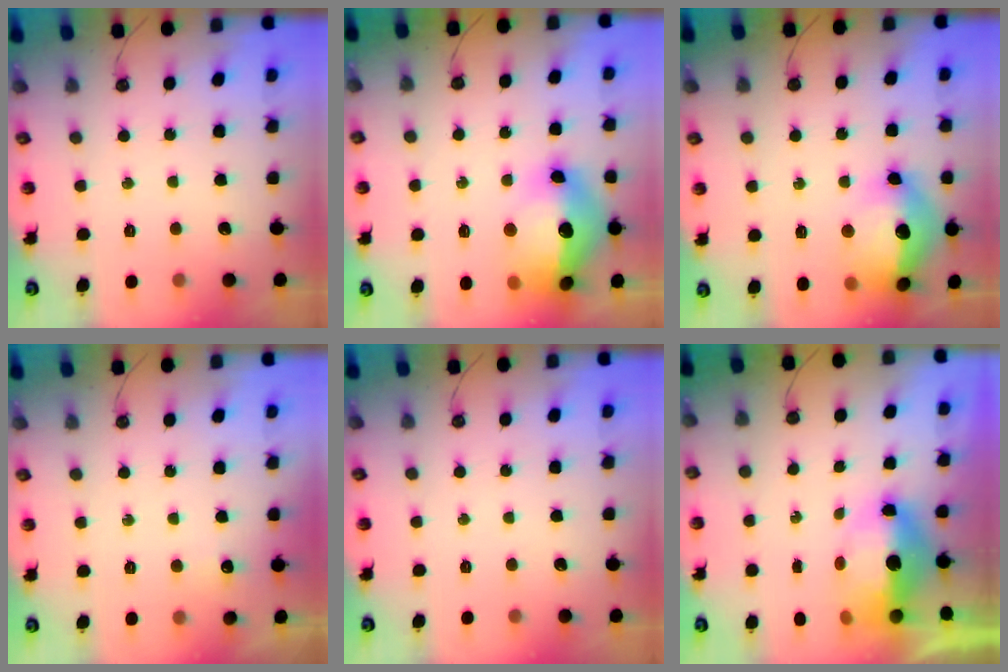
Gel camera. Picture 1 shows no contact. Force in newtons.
{"total": 20.3, "press": 20.2, "slide": 1.9}
{"total": 18.2, "press": 18.2, "slide": 1.5}
{"total": 4.1, "press": 4.0, "slide": 0.7}
{"total": 0.0}
{"total": 10.8, "press": 10.6, "slide": 1.6}